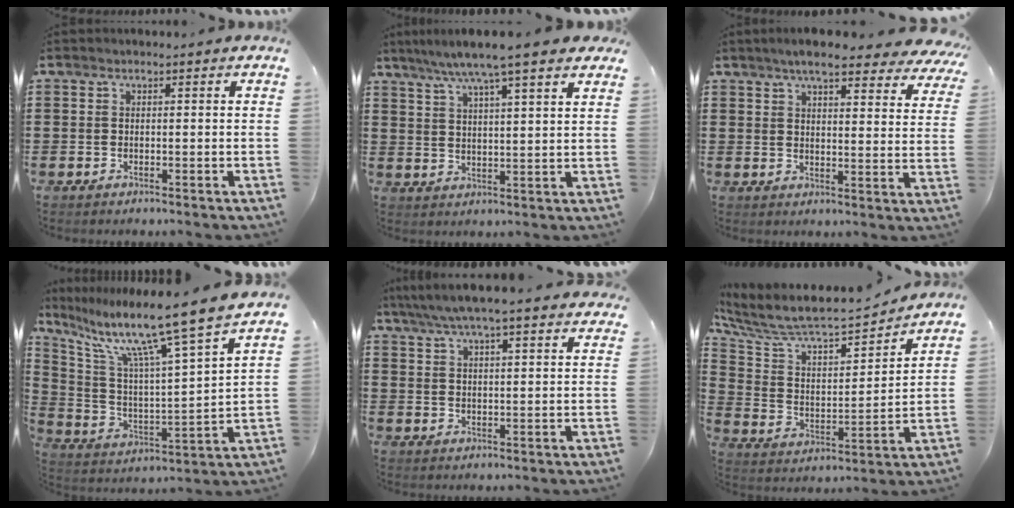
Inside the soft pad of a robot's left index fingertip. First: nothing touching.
{"total": 6.7, "force": [5.1, -0.4, 4.2], "torque": [-0.096, -0.016, 0.086]}
{"total": 6.7, "force": [5.8, 0.6, 3.3], "torque": [-0.074, -0.020, 0.100]}
{"total": 12.4, "force": [9.5, -0.7, 8.0], "torque": [-0.171, -0.077, 0.143]}
{"total": 5.6, "force": [4.9, -0.1, 2.6], "torque": [-0.066, -0.020, 0.085]}
{"total": 7.4, "force": [6.7, 1.5, 2.9], "torque": [-0.091, -0.060, 0.107]}